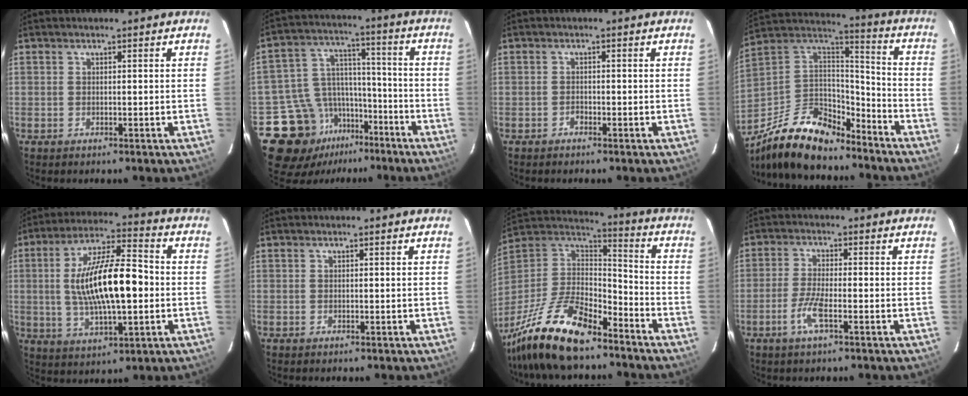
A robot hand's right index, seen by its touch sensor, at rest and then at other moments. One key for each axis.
{"total": 14.6, "fx": -8.9, "fy": 10.7, "fz": 4.4, "tx": -0.114, "ty": 0.048, "tz": -0.129}
{"total": 0.8, "fx": -0.7, "fy": 0.4, "fz": 0.0, "tx": -0.001, "ty": 0.004, "tz": -0.013}
{"total": 21.7, "fx": -16.3, "fy": 9.0, "fz": 11.3, "tx": -0.240, "ty": 0.009, "tz": -0.276}
{"total": 17.1, "fx": -0.5, "fy": 5.6, "fz": 16.1, "tx": -0.295, "ty": 0.012, "tz": -0.005}
{"total": 0.0}
{"total": 21.3, "fx": -15.8, "fy": 7.0, "fz": 12.5, "tx": -0.267, "ty": -0.021, "tz": -0.283}
{"total": 5.0, "fx": -2.4, "fy": 0.7, "fz": 4.3, "tx": -0.096, "ty": -0.005, "tz": -0.051}